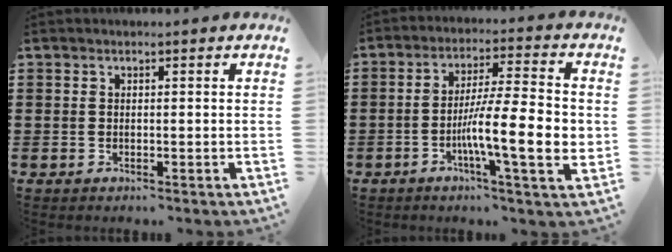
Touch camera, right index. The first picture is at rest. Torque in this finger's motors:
{"motor_torque": [2.14, 0.00, 0.82, 0.21]}